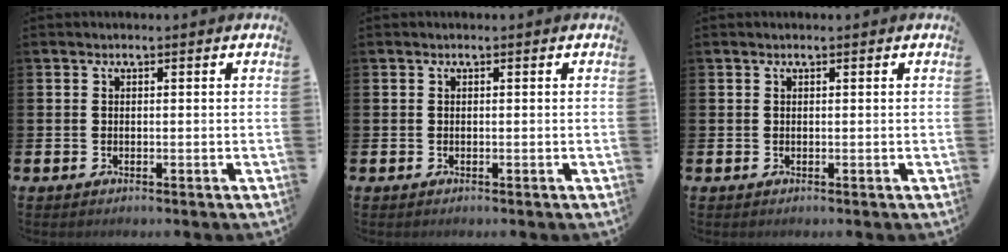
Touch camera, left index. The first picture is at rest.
{"total": 0.0}
{"total": 0.0}